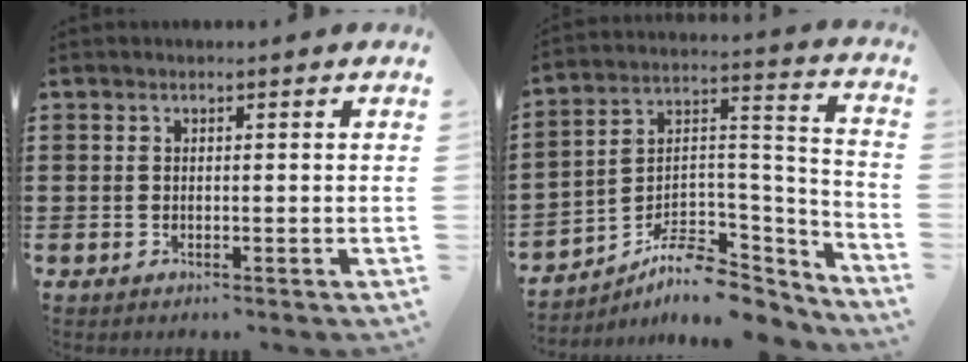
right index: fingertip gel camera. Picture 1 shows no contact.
{"total": 8.7, "force": [-6.5, 4.0, 4.3], "torque": [-0.069, 0.018, -0.119]}